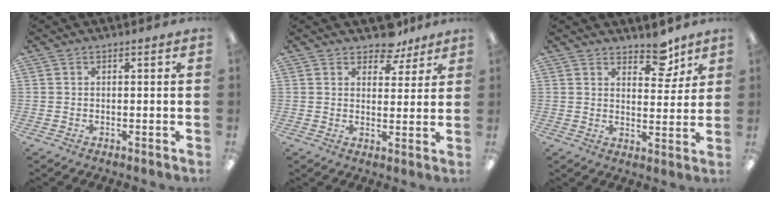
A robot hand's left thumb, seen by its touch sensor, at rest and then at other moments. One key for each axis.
{"total": 6.7, "fx": 5.6, "fy": 3.1, "fz": 1.6, "tx": -0.019, "ty": -0.033, "tz": 0.101}
{"total": 7.3, "fx": 5.7, "fy": 3.4, "fz": 3.0, "tx": -0.020, "ty": -0.038, "tz": 0.096}